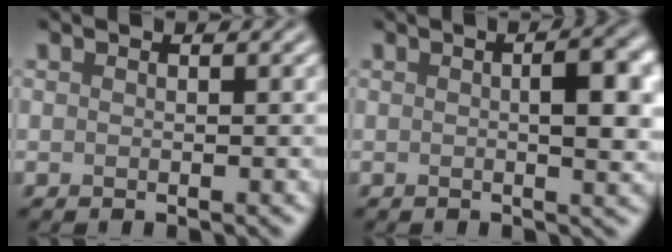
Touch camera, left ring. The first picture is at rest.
{"total": 4.6, "force": [0.4, 1.2, 4.4], "torque": [-0.060, 0.006, 0.004]}